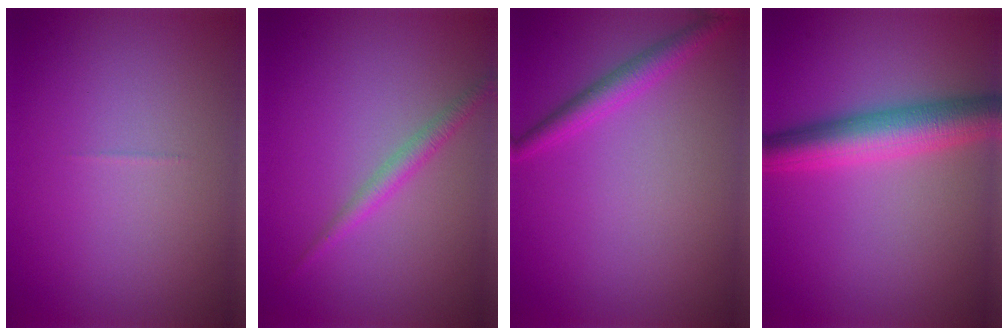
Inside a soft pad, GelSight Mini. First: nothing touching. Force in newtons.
{"total": 1.7, "press": 1.7, "slide": 0.0}
{"total": 2.3, "press": 2.3, "slide": 0.1}
{"total": 5.7, "press": 5.7, "slide": 0.1}